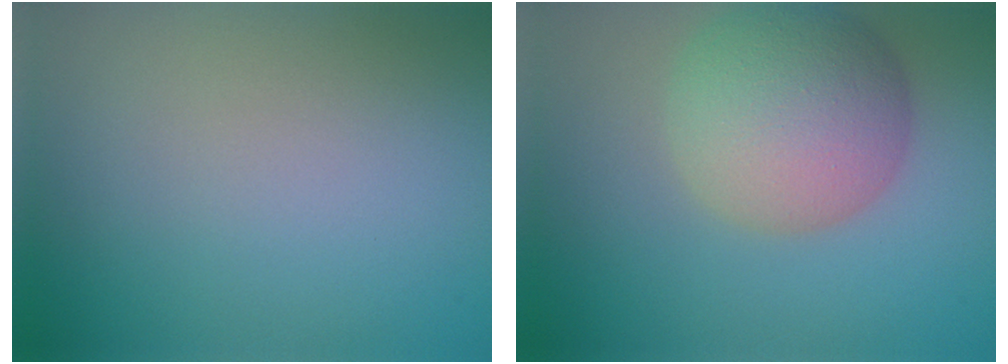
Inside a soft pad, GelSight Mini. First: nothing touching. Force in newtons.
{"total": 7.8, "press": 7.8, "slide": 0.3}